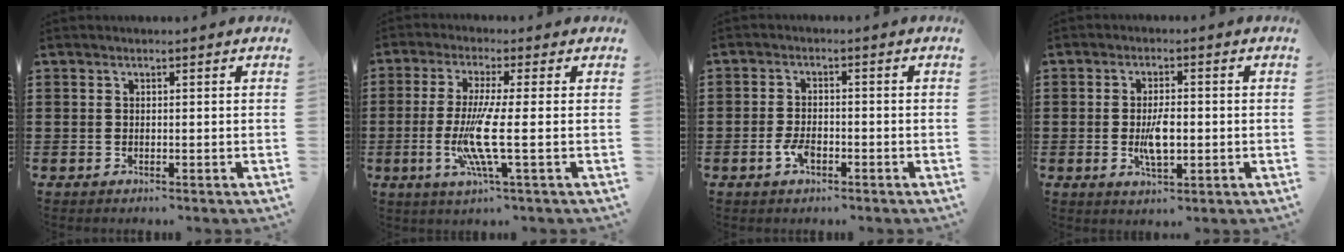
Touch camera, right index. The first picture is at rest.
{"total": 8.6, "force": [-1.3, 0.0, 8.5], "torque": [-0.181, -0.028, -0.033]}
{"total": 3.4, "force": [-1.4, 1.5, 2.6], "torque": [-0.061, -0.004, -0.029]}
{"total": 4.9, "force": [-0.5, 2.0, 4.5], "torque": [-0.094, -0.002, -0.013]}